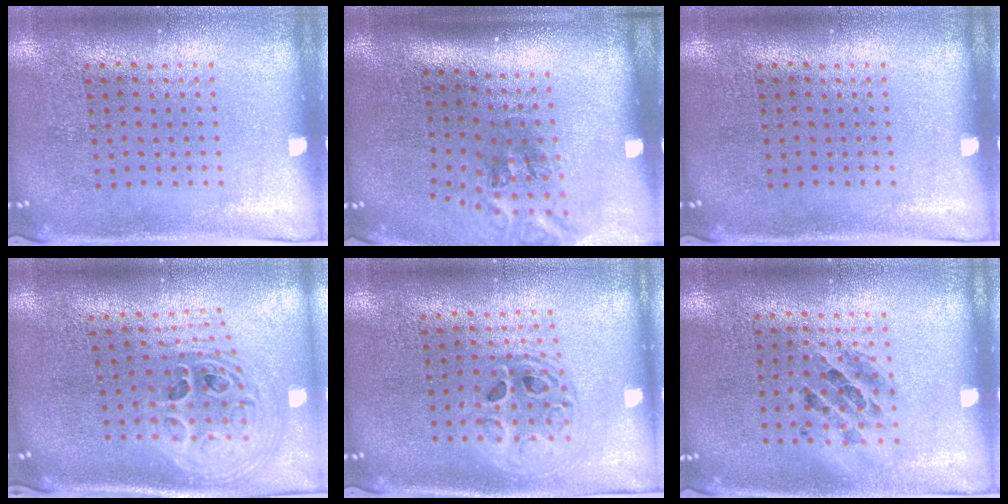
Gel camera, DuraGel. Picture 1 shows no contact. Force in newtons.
{"total": 2.1, "press": 1.3, "slide": 1.7}
{"total": 0.0}
{"total": 2.8, "press": 2.0, "slide": 1.9}
{"total": 1.7, "press": 1.5, "slide": 0.9}
{"total": 1.3, "press": 1.2, "slide": 0.5}